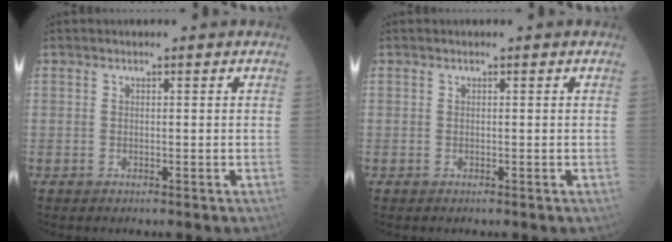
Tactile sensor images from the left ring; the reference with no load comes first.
{"total": 0.0}